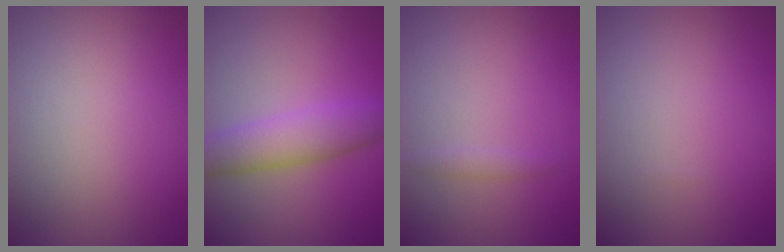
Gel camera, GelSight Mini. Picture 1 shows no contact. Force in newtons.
{"total": 4.6, "press": 4.6, "slide": 0.0}
{"total": 1.0, "press": 1.0, "slide": 0.0}
{"total": 0.0}